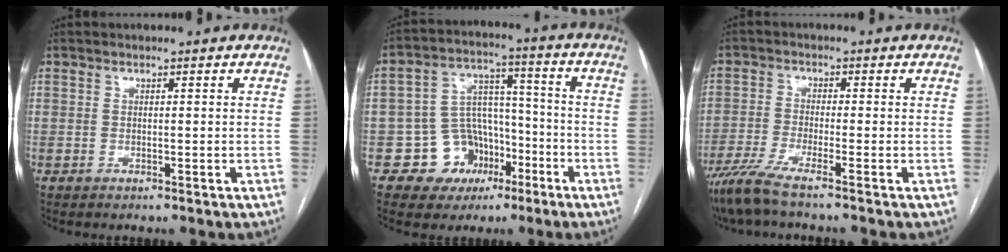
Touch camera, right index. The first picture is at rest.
{"total": 9.8, "force": [-4.5, 8.3, 2.4], "torque": [-0.025, 0.042, -0.063]}
{"total": 6.2, "force": [-4.8, -0.7, 3.7], "torque": [-0.072, -0.016, -0.096]}